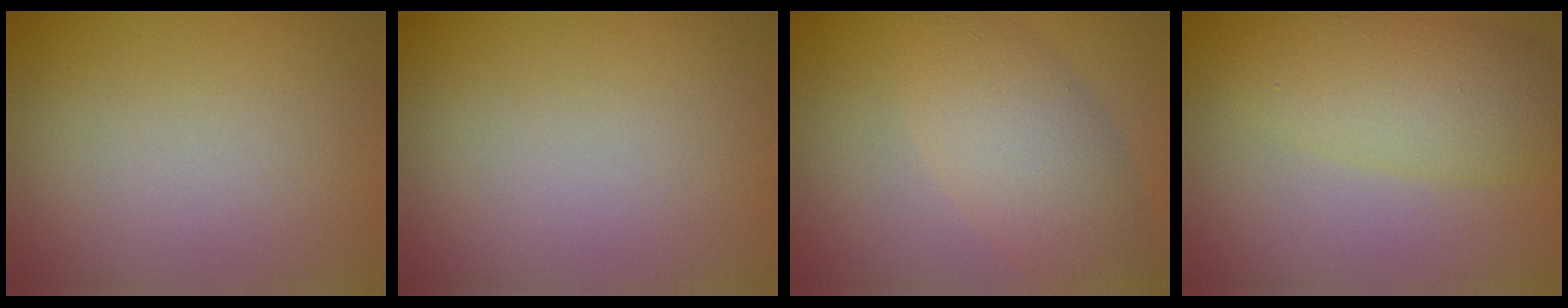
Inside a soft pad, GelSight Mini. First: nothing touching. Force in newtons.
{"total": 0.0}
{"total": 5.2, "press": 5.2, "slide": 0.2}
{"total": 5.1, "press": 5.1, "slide": 0.2}